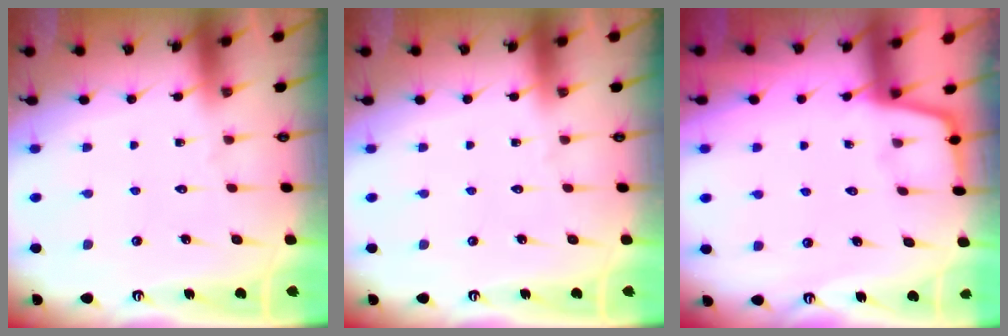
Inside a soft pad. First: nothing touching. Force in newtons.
{"total": 0.0}
{"total": 1.7, "press": 1.7, "slide": 0.4}